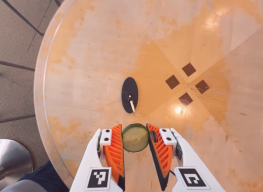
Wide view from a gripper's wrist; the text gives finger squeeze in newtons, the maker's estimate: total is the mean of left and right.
{"total": 9.2, "left": 9.4, "right": 9.0}